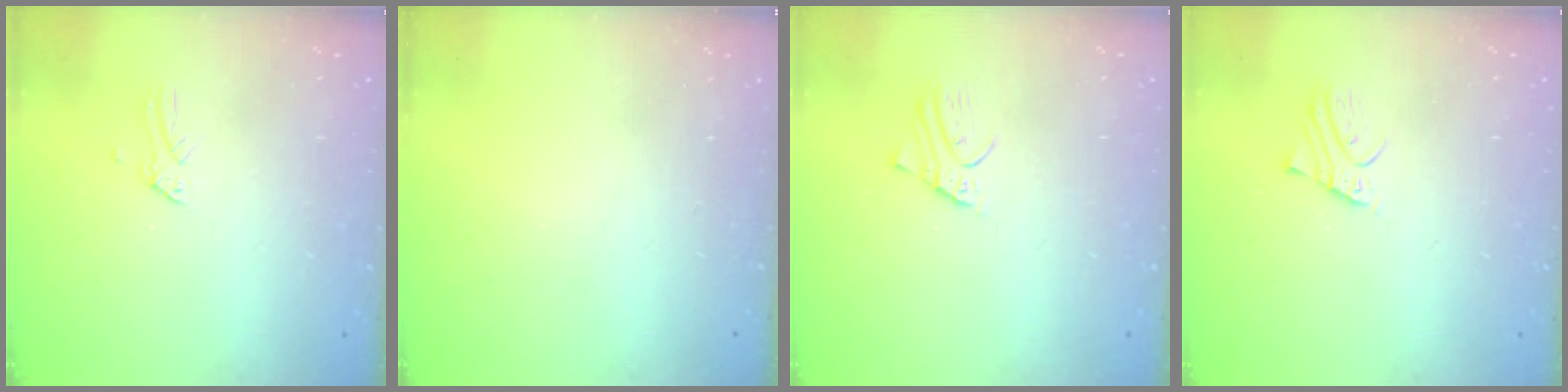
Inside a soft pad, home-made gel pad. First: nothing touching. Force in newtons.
{"total": 0.0}
{"total": 2.7, "press": 2.7, "slide": 0.3}
{"total": 1.9, "press": 1.9, "slide": 0.1}